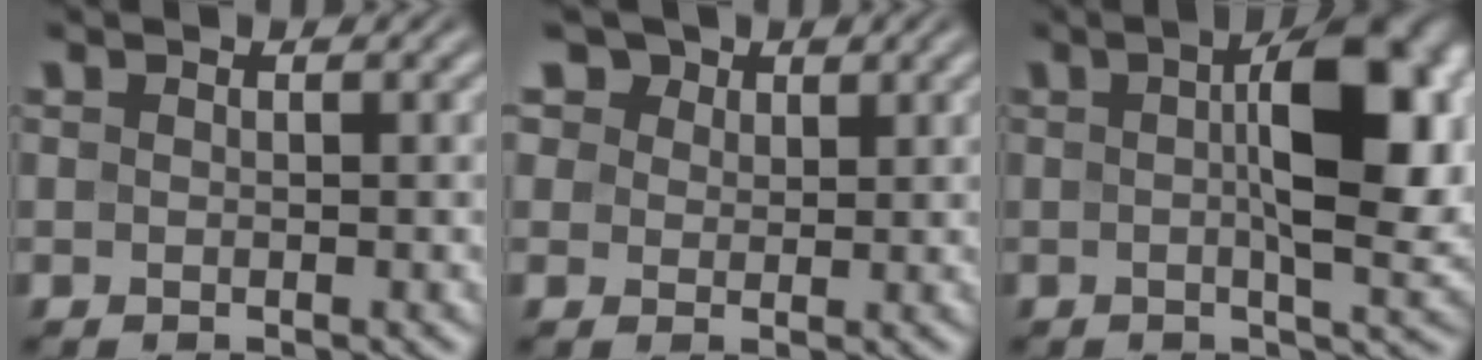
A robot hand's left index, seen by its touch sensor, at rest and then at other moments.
{"total": 5.5, "force": [3.6, 3.6, 2.1], "torque": [-0.060, 0.001, 0.056]}
{"total": 10.4, "force": [1.4, 3.5, 9.7], "torque": [-0.138, 0.005, 0.021]}